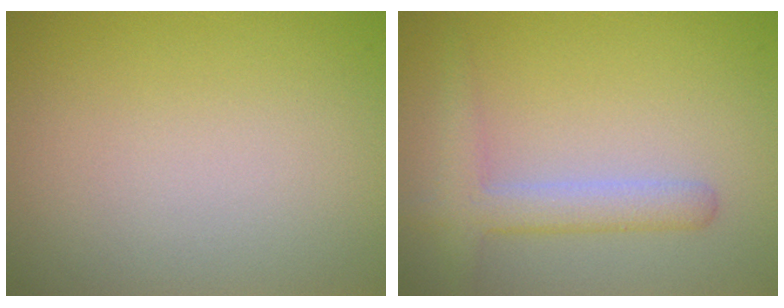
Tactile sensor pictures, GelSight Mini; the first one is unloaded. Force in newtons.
{"total": 3.0, "press": 3.0, "slide": 0.2}